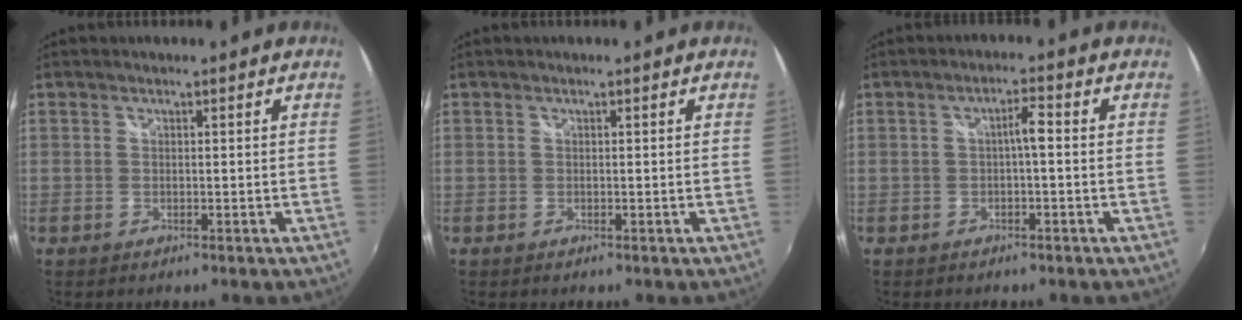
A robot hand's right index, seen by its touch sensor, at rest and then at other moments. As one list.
[{"total": 0.0}, {"total": 1.9, "force": [-0.4, 0.3, 1.9], "torque": [-0.033, 0.007, -0.007]}]